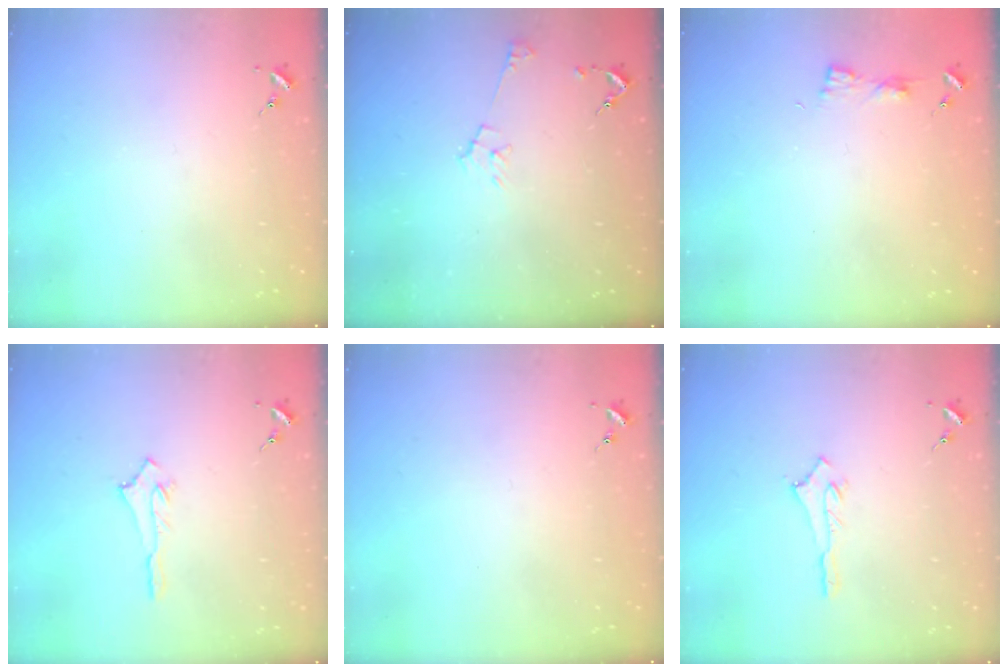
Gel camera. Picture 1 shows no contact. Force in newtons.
{"total": 5.4, "press": 5.4, "slide": 0.7}
{"total": 2.9, "press": 2.8, "slide": 0.3}
{"total": 2.8, "press": 2.8, "slide": 0.4}
{"total": 0.0}
{"total": 2.9, "press": 2.9, "slide": 0.2}